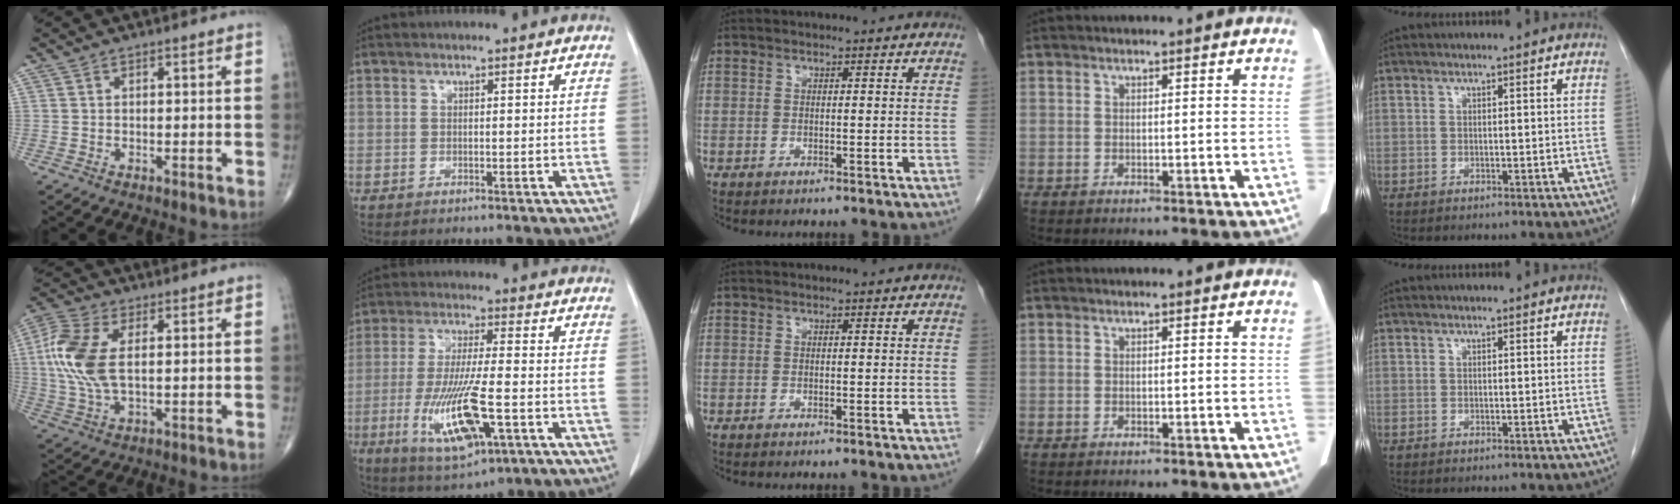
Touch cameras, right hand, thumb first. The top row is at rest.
{"thumb": {"total": 12.4, "force": [1.7, 6.4, 10.5], "torque": [-0.251, 0.007, 0.032]}, "index": {"total": 13.2, "force": [-4.4, 2.4, 12.2], "torque": [-0.247, -0.024, -0.067]}}